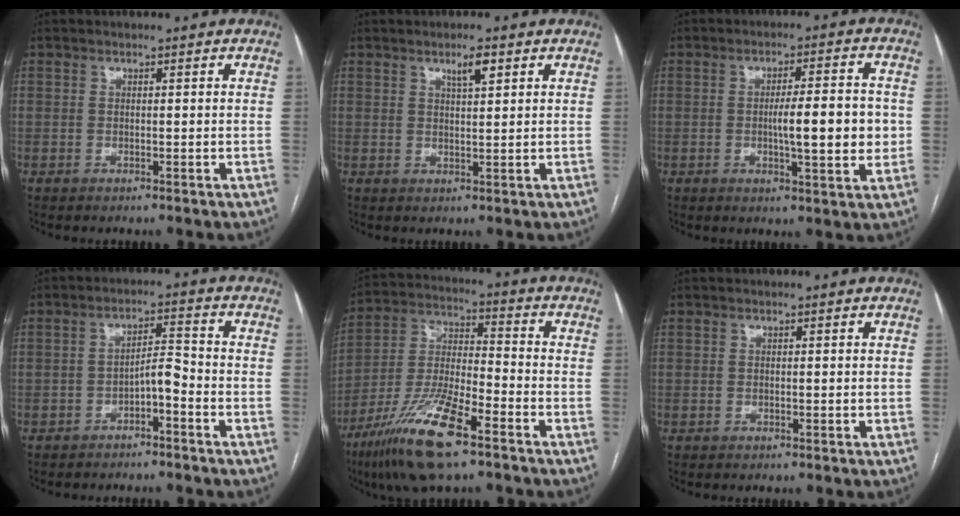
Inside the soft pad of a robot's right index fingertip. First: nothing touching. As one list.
[{"total": 2.9, "force": [1.7, 0.4, 2.3], "torque": [-0.041, -0.001, 0.029]}, {"total": 9.0, "force": [-0.6, 1.4, 8.9], "torque": [-0.135, 0.003, -0.011]}, {"total": 3.9, "force": [-2.3, 0.9, 3.1], "torque": [-0.051, 0.012, -0.036]}, {"total": 15.5, "force": [-9.5, 3.0, 11.8], "torque": [-0.248, -0.022, -0.177]}, {"total": 0.0}]